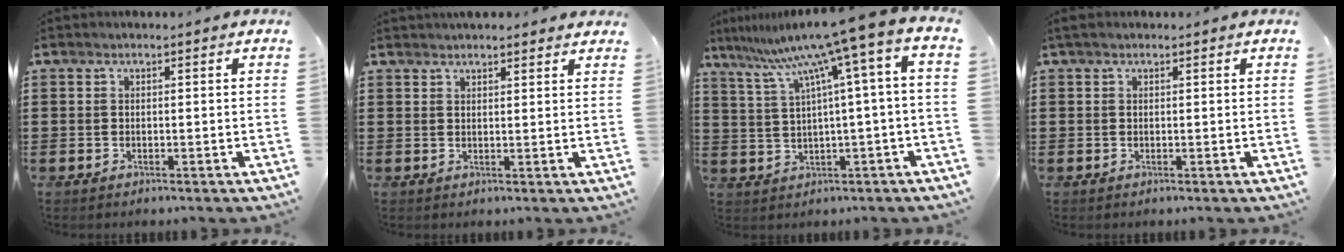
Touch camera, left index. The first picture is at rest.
{"total": 2.3, "force": [2.2, 0.3, 0.5], "torque": [-0.014, 0.001, 0.042]}
{"total": 7.9, "force": [4.2, -1.3, 6.6], "torque": [-0.141, -0.043, 0.059]}
{"total": 0.7, "force": [0.3, 0.5, 0.5], "torque": [-0.010, 0.006, 0.005]}